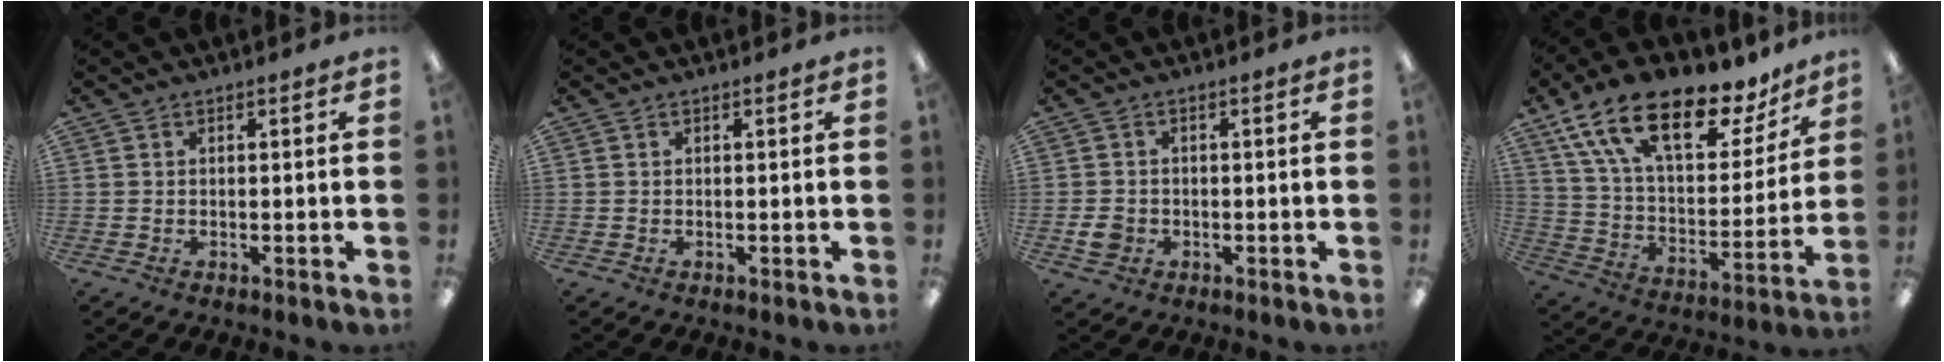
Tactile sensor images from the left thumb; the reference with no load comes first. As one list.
[{"total": 0.0}, {"total": 3.0, "force": [-0.7, 2.6, 1.5], "torque": [-0.030, 0.003, -0.013]}, {"total": 22.0, "force": [14.4, 9.6, 13.7], "torque": [-0.236, -0.076, 0.249]}]